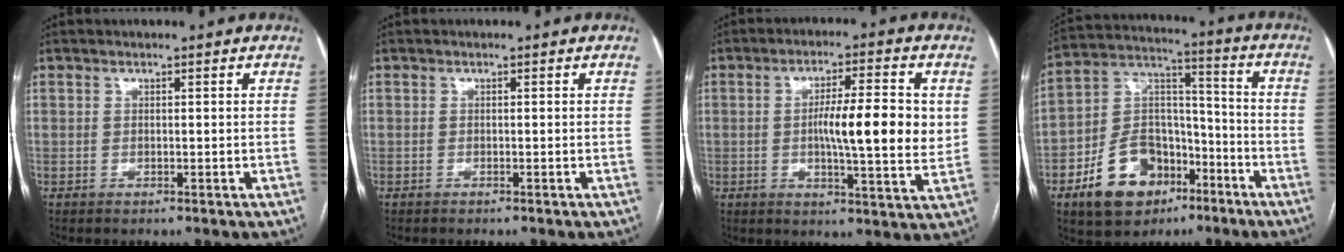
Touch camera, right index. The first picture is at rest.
{"total": 0.0}
{"total": 11.1, "force": [0.7, 1.6, 10.9], "torque": [-0.171, 0.001, 0.007]}
{"total": 14.8, "force": [-7.8, 9.7, 8.0], "torque": [-0.159, 0.030, -0.128]}